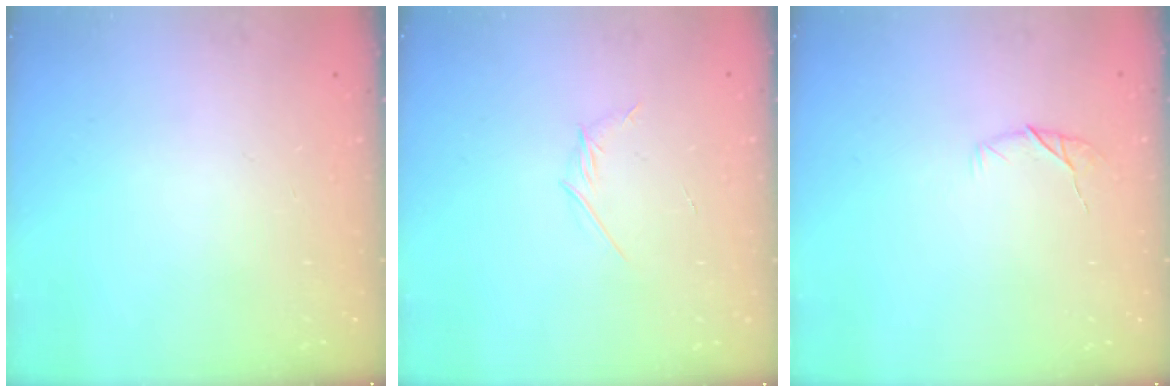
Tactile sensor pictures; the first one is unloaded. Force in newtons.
{"total": 2.9, "press": 2.8, "slide": 0.8}
{"total": 5.7, "press": 5.5, "slide": 1.4}